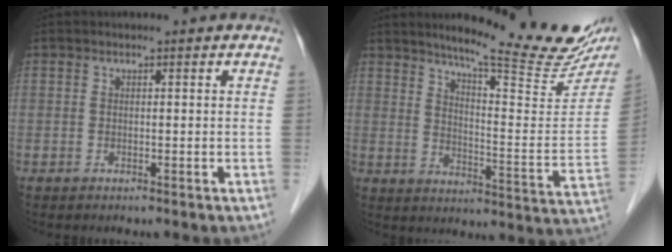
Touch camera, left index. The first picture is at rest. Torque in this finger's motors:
{"motor_torque": [0.80, -0.83, 0.23, 0.05]}